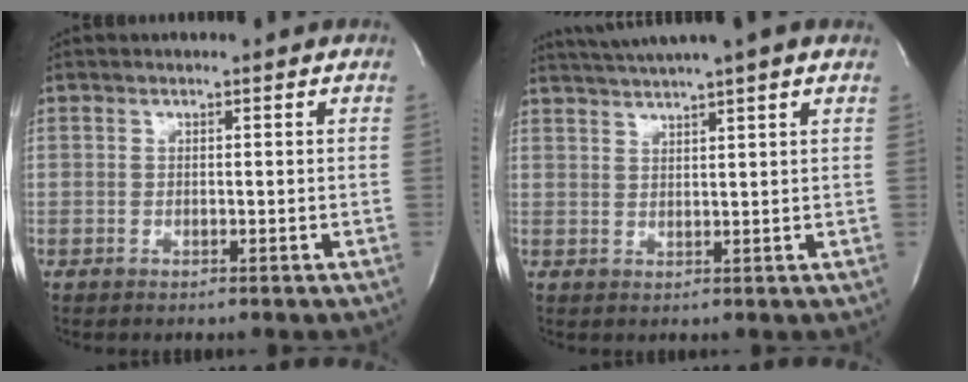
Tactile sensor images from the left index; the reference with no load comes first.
{"total": 8.3, "force": [6.6, -0.7, 5.1], "torque": [-0.092, 0.029, 0.090]}